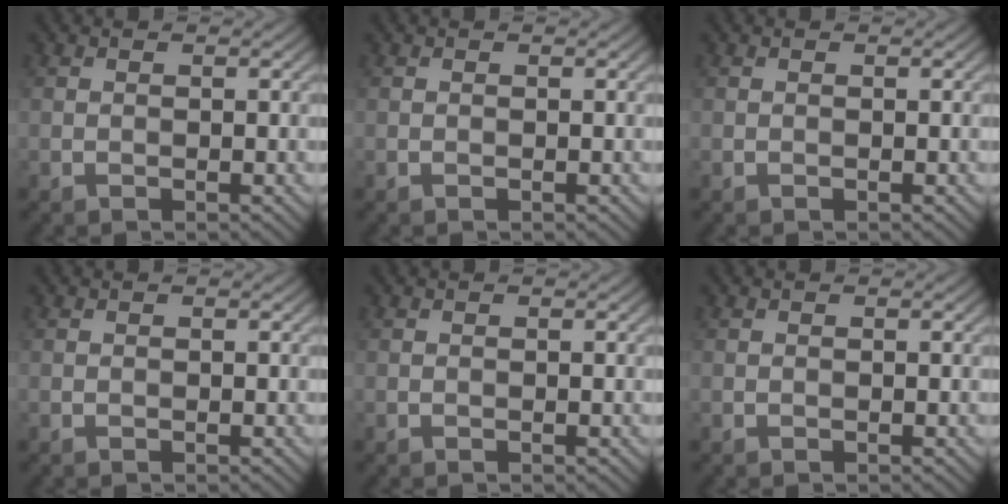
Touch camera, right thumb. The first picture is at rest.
{"total": 0.0}
{"total": 0.0}
{"total": 0.0}
{"total": 0.0}
{"total": 0.0}